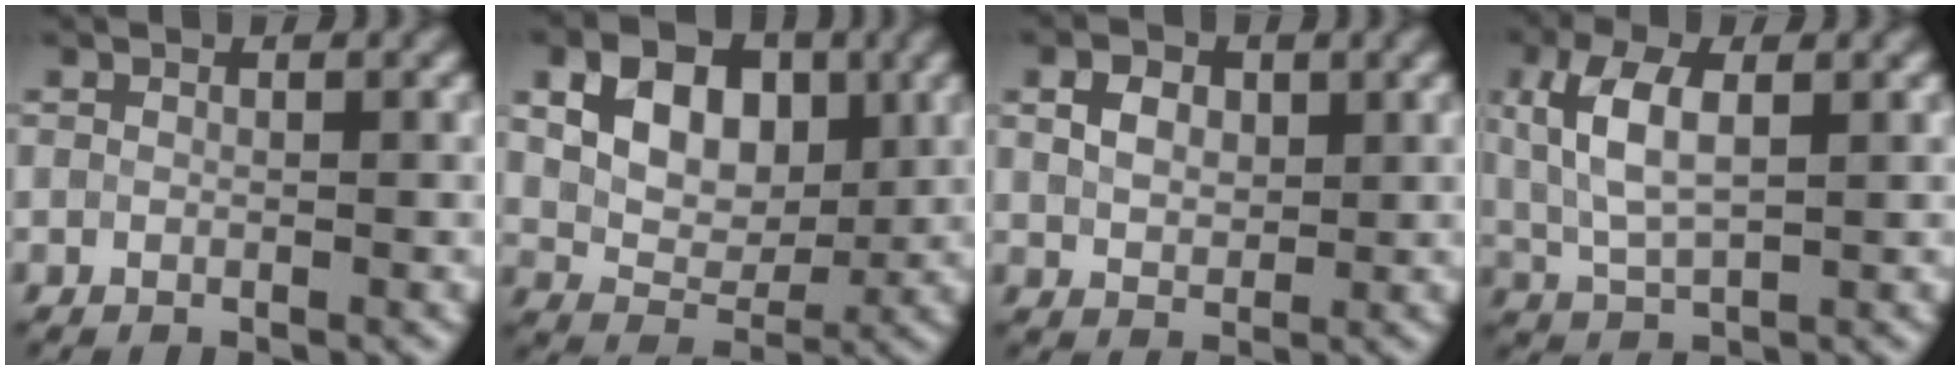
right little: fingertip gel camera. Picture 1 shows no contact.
{"total": 7.3, "force": [2.4, 4.9, 4.9], "torque": [-0.093, 0.004, 0.037]}
{"total": 2.6, "force": [1.1, 1.8, 1.6], "torque": [-0.036, 0.007, 0.020]}
{"total": 5.6, "force": [1.8, 2.6, 4.6], "torque": [-0.109, 0.014, 0.037]}